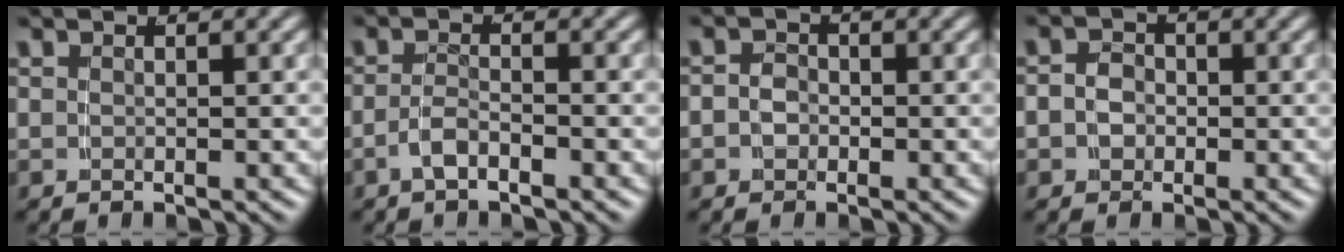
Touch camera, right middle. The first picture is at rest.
{"total": 1.8, "force": [-1.5, 0.0, 1.0], "torque": [-0.020, -0.004, -0.028]}
{"total": 2.2, "force": [-0.8, 1.9, 0.7], "torque": [-0.028, -0.016, -0.010]}
{"total": 3.0, "force": [-0.6, 2.8, 1.2], "torque": [-0.036, -0.017, -0.008]}